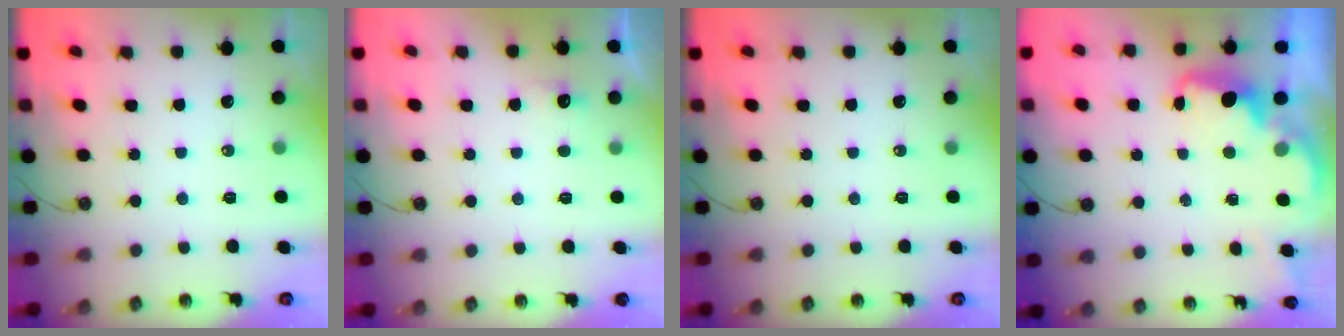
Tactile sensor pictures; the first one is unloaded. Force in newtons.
{"total": 2.9, "press": 2.7, "slide": 0.9}
{"total": 0.0}
{"total": 2.1, "press": 2.1, "slide": 0.6}